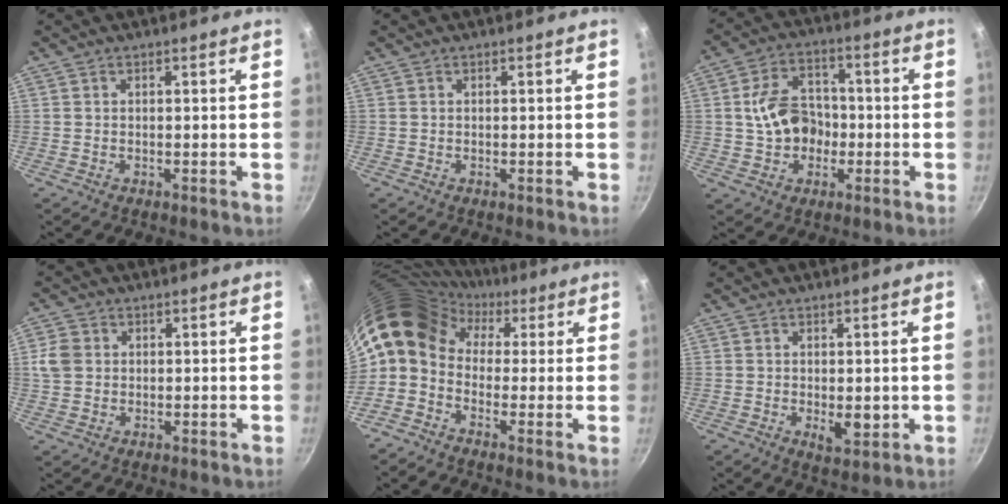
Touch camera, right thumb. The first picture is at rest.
{"total": 0.0}
{"total": 10.6, "force": [-0.9, 8.3, 6.5], "torque": [-0.090, 0.028, -0.017]}
{"total": 4.4, "force": [0.6, 3.8, 2.2], "torque": [-0.031, 0.003, 0.010]}
{"total": 13.4, "force": [2.2, 10.4, 8.2], "torque": [-0.151, 0.041, 0.013]}
{"total": 4.0, "force": [-0.1, 2.1, 3.4], "torque": [-0.042, -0.013, 0.002]}